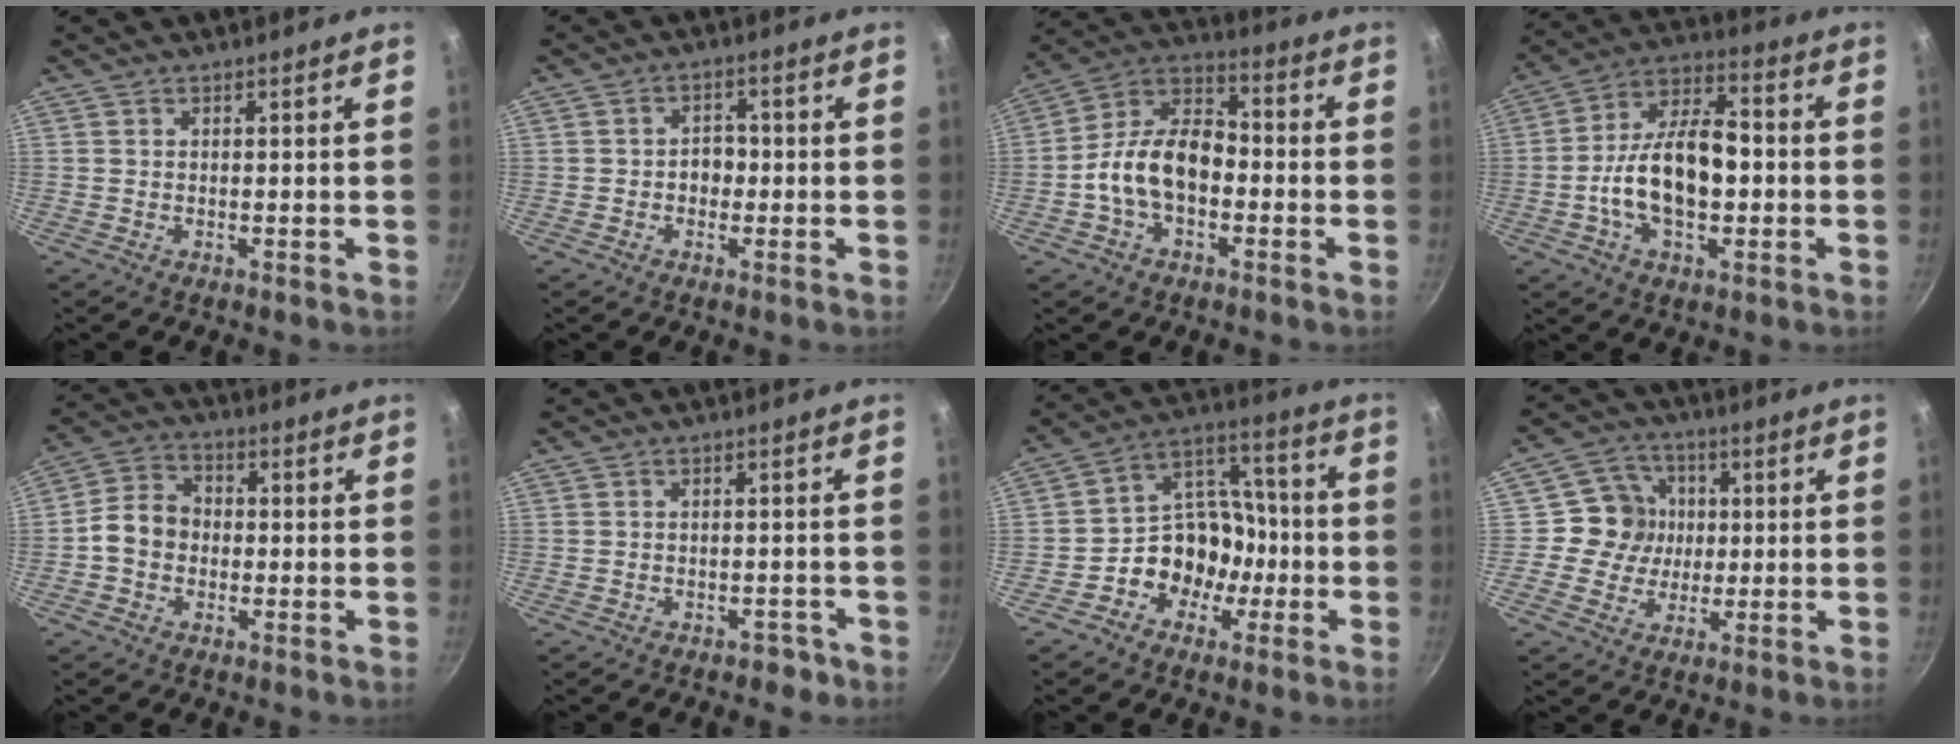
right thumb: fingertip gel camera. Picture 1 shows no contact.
{"total": 3.5, "force": [-0.6, 2.7, 2.1], "torque": [-0.011, 0.011, -0.017]}
{"total": 13.8, "force": [-2.5, 8.8, 10.4], "torque": [-0.176, 0.042, -0.055]}
{"total": 16.2, "force": [-1.9, 8.8, 13.5], "torque": [-0.233, 0.032, -0.039]}
{"total": 8.0, "force": [-1.2, 6.5, 4.5], "torque": [-0.069, 0.031, -0.036]}
{"total": 2.4, "force": [-1.8, 1.4, 0.8], "torque": [-0.005, 0.015, -0.021]}
{"total": 13.5, "force": [-4.4, 10.6, 7.1], "torque": [-0.064, 0.068, -0.079]}
{"total": 9.4, "force": [0.2, 8.9, 3.1], "torque": [-0.005, 0.015, -0.004]}